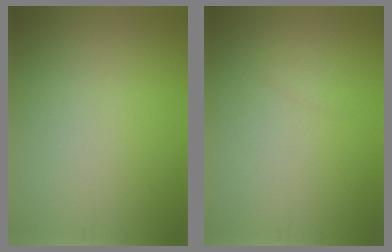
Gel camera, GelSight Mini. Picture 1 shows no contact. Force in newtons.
{"total": 0.6, "press": 0.6, "slide": 0.0}